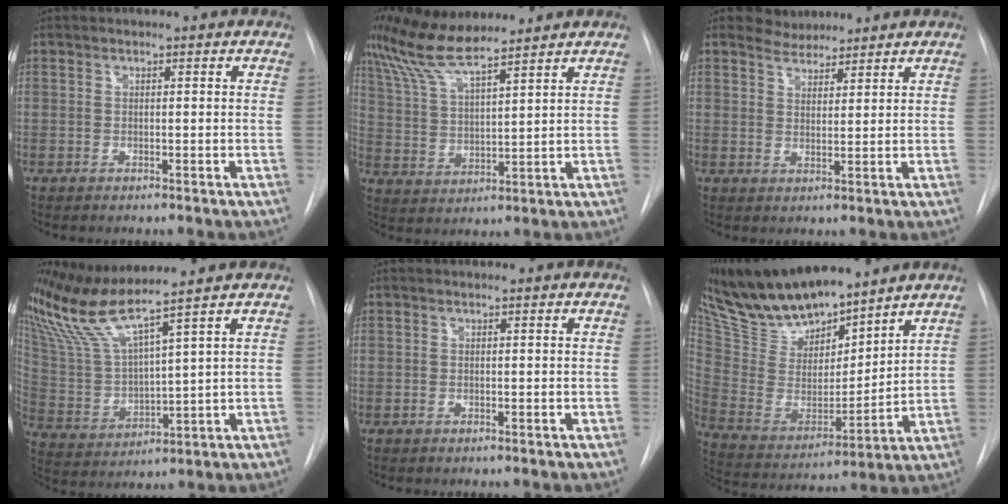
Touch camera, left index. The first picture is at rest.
{"total": 9.6, "force": [7.9, 0.6, 5.3], "torque": [-0.114, 0.020, 0.154]}
{"total": 3.3, "force": [3.2, 1.0, -0.1], "torque": [0.000, 0.010, 0.057]}
{"total": 9.6, "force": [8.1, -1.8, 4.7], "torque": [-0.106, -0.006, 0.172]}
{"total": 0.0}
{"total": 17.9, "force": [15.8, 4.2, 7.3], "torque": [-0.144, -0.002, 0.306]}